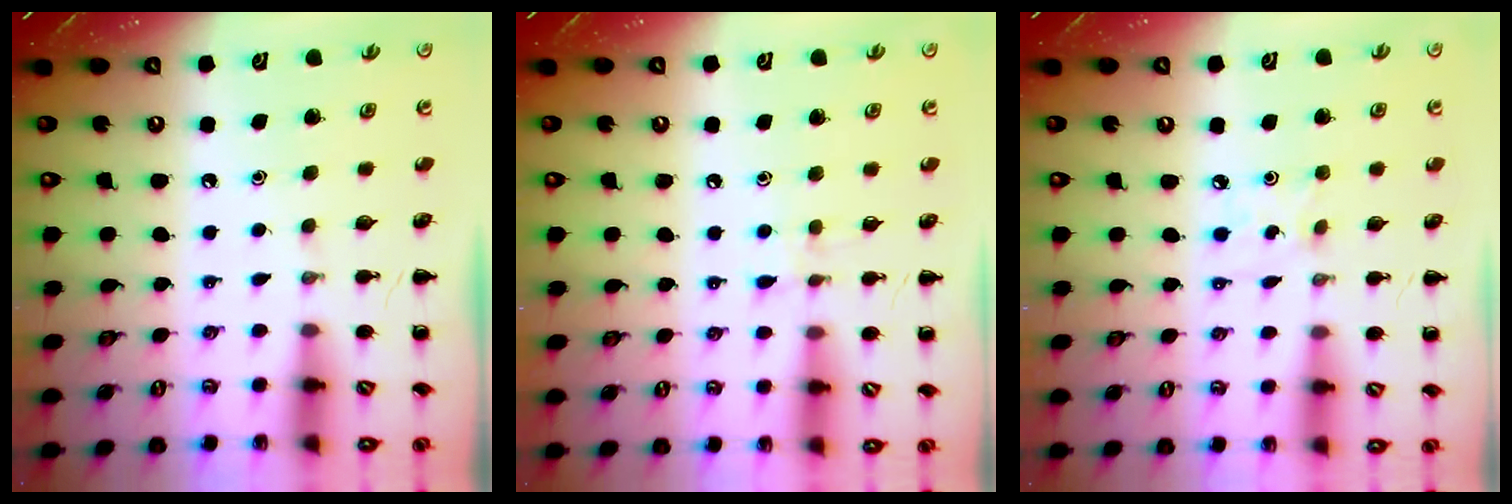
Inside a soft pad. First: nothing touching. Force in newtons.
{"total": 4.9, "press": 4.6, "slide": 1.7}
{"total": 2.1, "press": 2.0, "slide": 0.4}